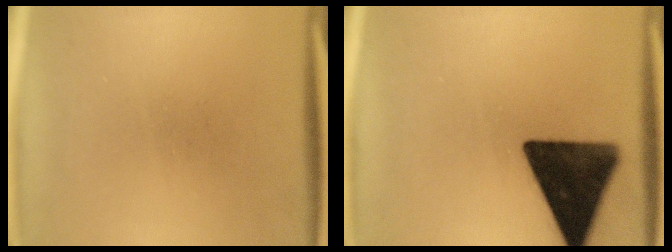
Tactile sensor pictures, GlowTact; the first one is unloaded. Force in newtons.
{"total": 16.5}